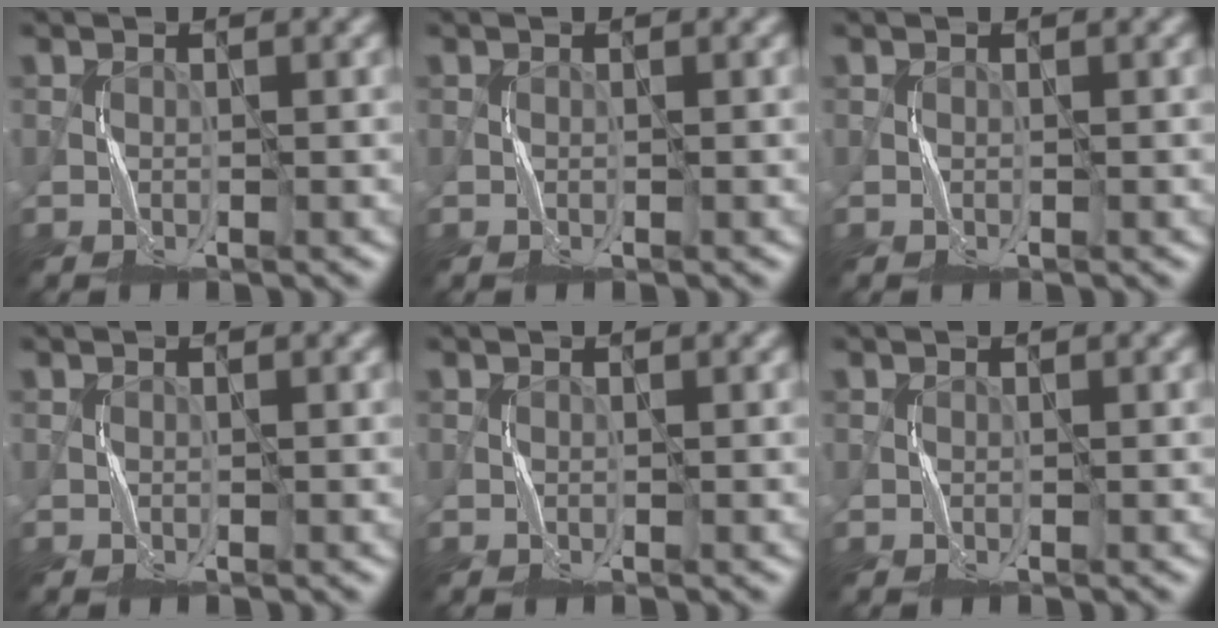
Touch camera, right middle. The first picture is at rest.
{"total": 0.0}
{"total": 0.0}
{"total": 0.0}
{"total": 0.0}
{"total": 0.0}